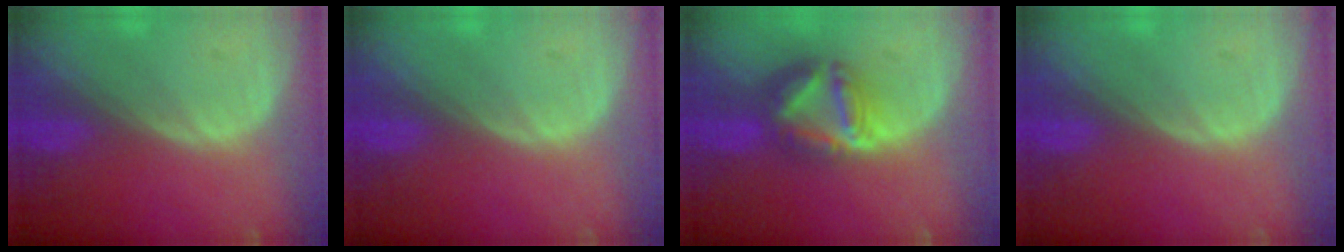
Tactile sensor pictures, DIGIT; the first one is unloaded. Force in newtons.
{"total": 0.0}
{"total": 7.7, "press": 6.7, "slide": 3.7}
{"total": 0.0}